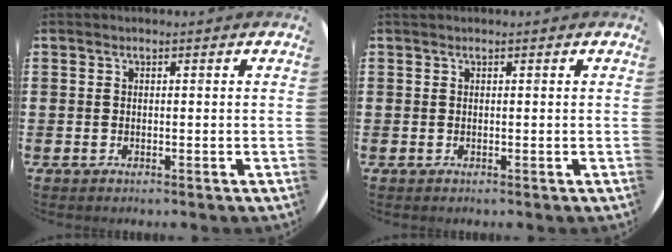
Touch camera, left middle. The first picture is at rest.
{"total": 0.0}